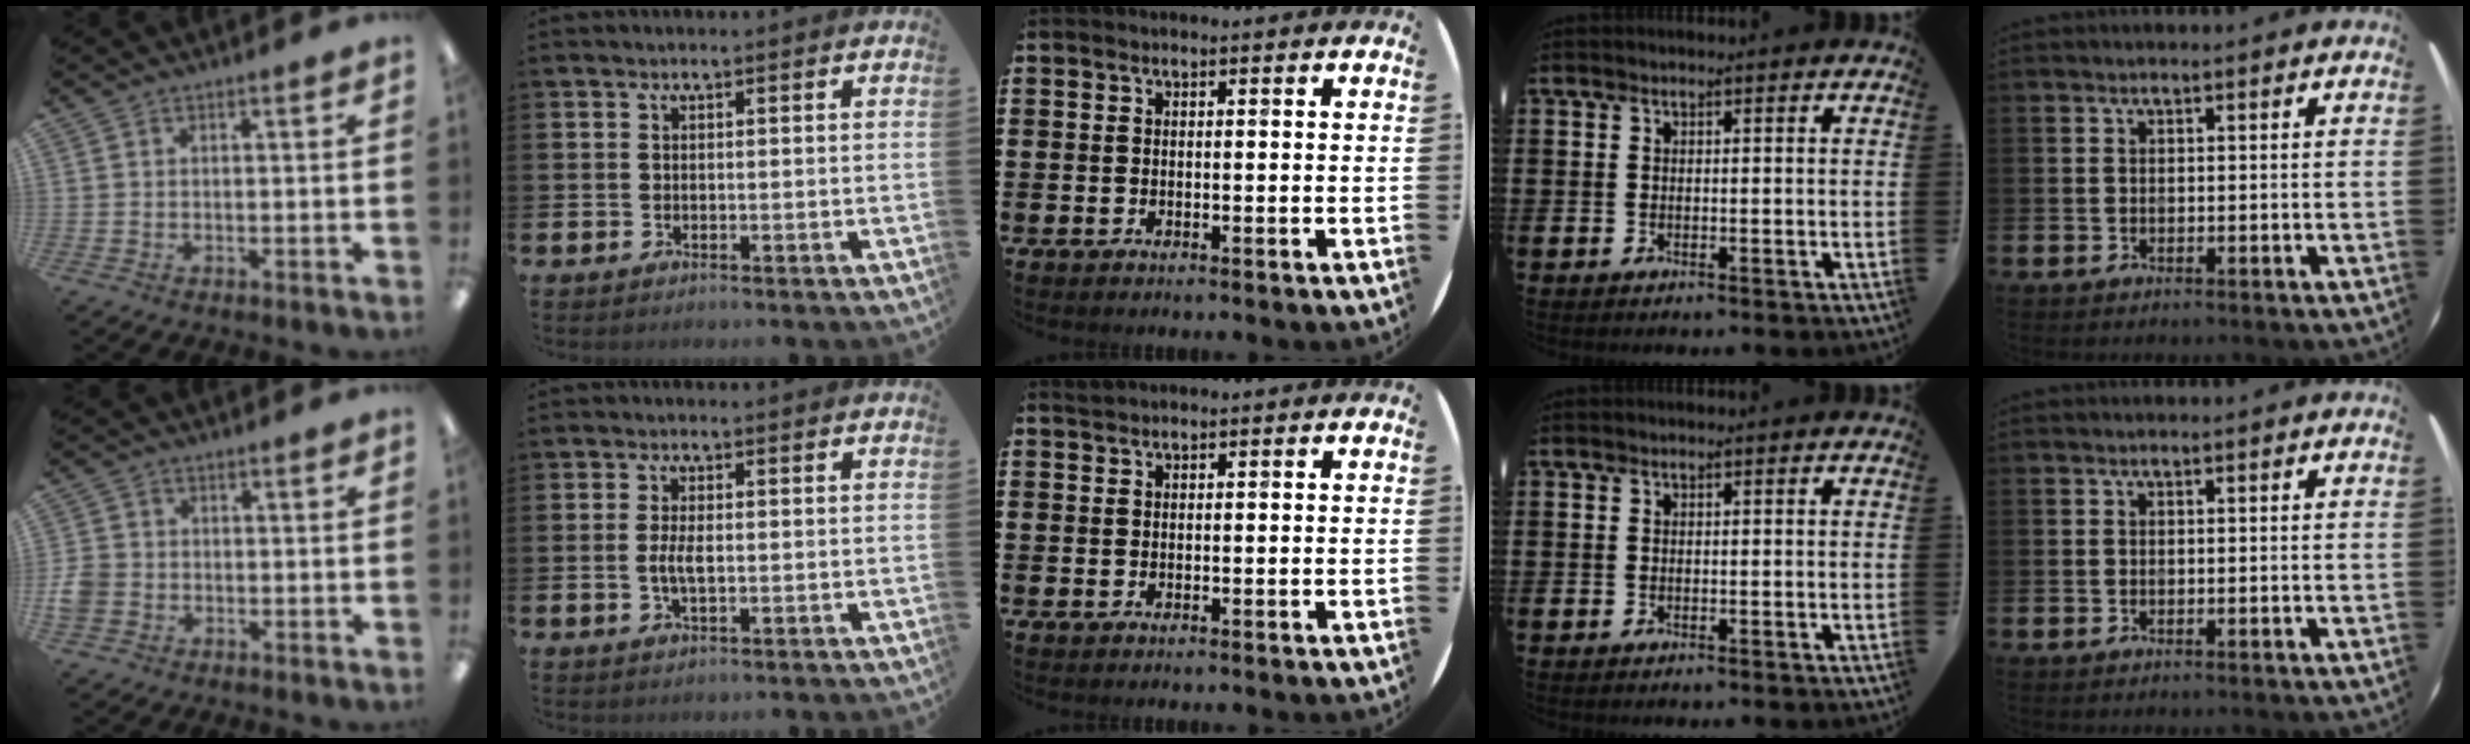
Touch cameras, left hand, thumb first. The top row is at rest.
{"thumb": {"total": 4.1, "force": [-1.2, 3.6, 1.7], "torque": [-0.033, 0.009, -0.022]}, "index": {"total": 2.8, "force": [-0.2, 1.1, 2.6], "torque": [-0.055, -0.002, -0.007]}, "middle": {"total": 0.5, "force": [0.5, -0.1, 0.0], "torque": [-0.001, 0.000, 0.011]}}